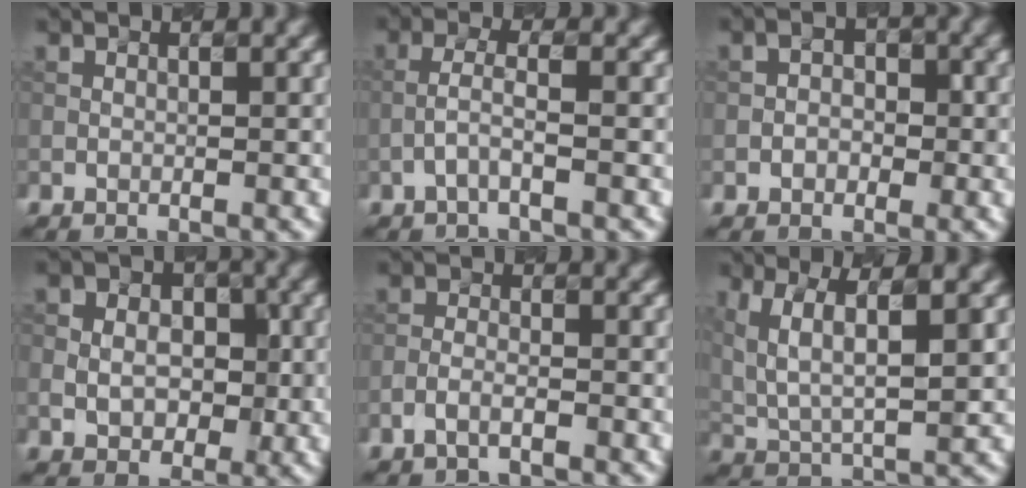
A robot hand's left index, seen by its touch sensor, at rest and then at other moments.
{"total": 1.7, "force": [-0.9, 0.1, 1.4], "torque": [-0.035, 0.013, -0.018]}
{"total": 1.8, "force": [-0.5, 1.4, 1.1], "torque": [-0.017, 0.005, -0.008]}
{"total": 6.3, "force": [0.8, 5.2, 3.4], "torque": [-0.031, 0.028, 0.001]}
{"total": 1.6, "force": [-1.2, 0.5, 0.9], "torque": [-0.026, 0.006, -0.024]}
{"total": 5.4, "force": [2.1, 1.9, 4.6], "torque": [-0.104, -0.003, 0.051]}